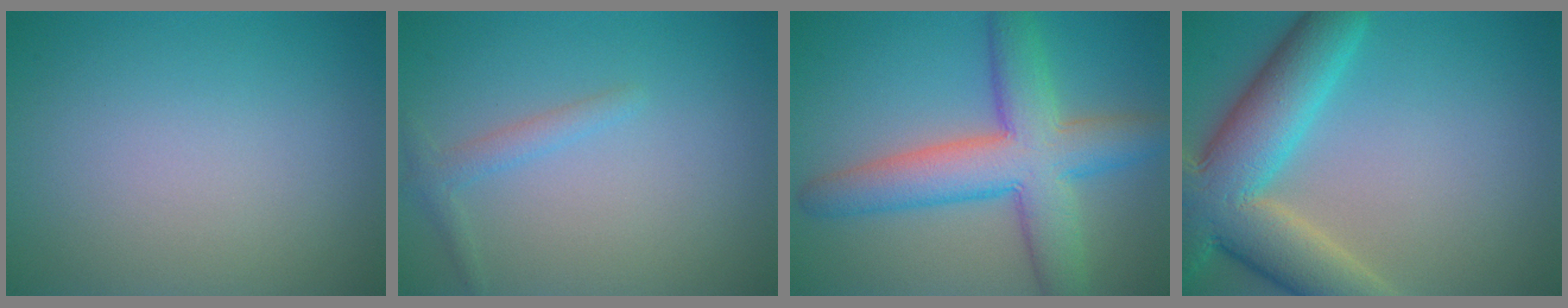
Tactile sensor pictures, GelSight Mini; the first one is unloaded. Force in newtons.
{"total": 1.4, "press": 1.4, "slide": 0.1}
{"total": 8.3, "press": 8.3, "slide": 0.5}
{"total": 10.0, "press": 10.0, "slide": 0.7}